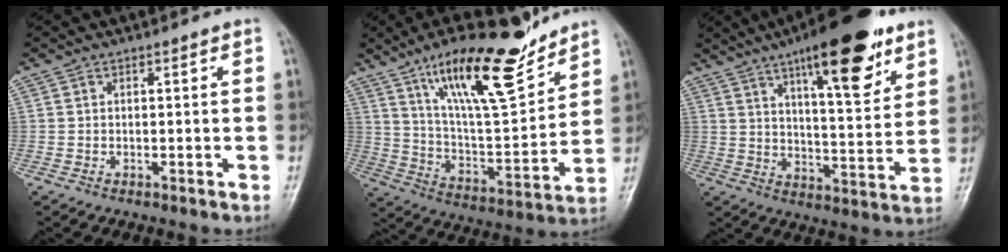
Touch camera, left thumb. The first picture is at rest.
{"total": 20.4, "force": [13.9, 5.5, 13.8], "torque": [-0.193, -0.076, 0.244]}
{"total": 19.5, "force": [11.5, 5.8, 14.7], "torque": [-0.186, -0.049, 0.175]}